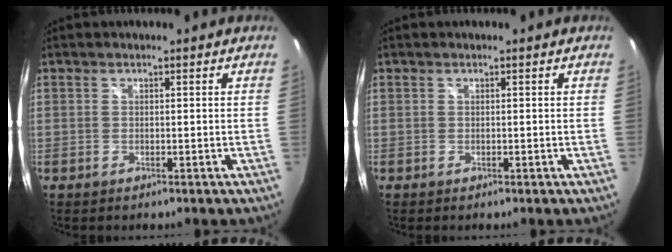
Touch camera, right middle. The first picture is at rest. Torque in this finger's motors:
{"motor_torque": [0.00, -0.01, 0.02, 0.00]}